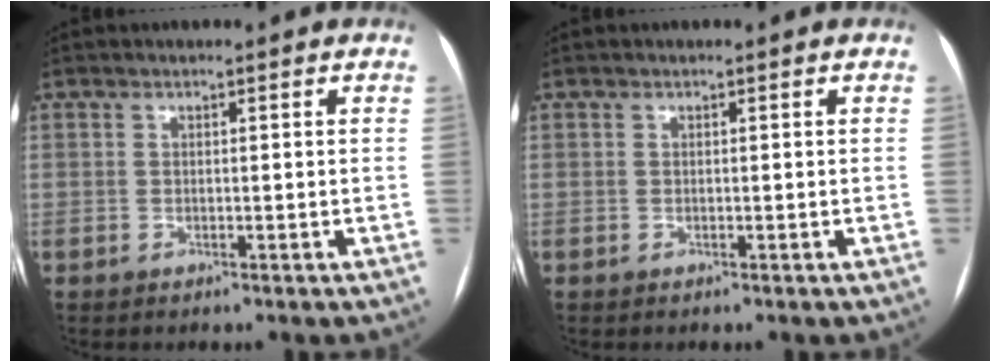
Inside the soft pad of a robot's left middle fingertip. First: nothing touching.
{"total": 0.0}